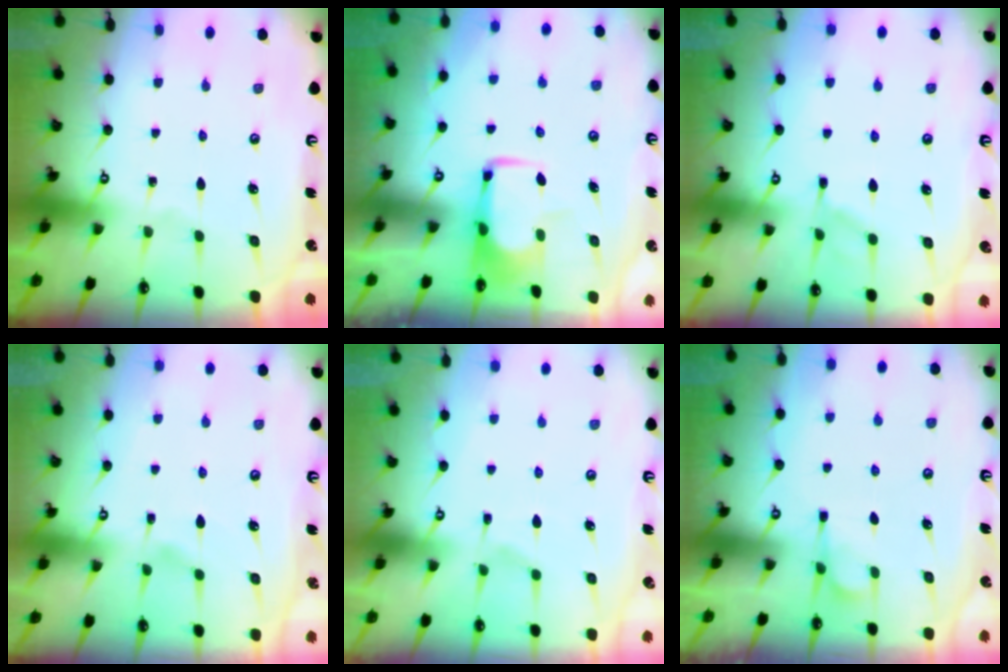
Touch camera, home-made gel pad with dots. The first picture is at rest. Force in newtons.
{"total": 1.8, "press": 1.7, "slide": 0.5}
{"total": 5.8, "press": 5.8, "slide": 0.8}
{"total": 1.3, "press": 0.9, "slide": 0.8}
{"total": 7.5, "press": 7.4, "slide": 1.5}
{"total": 1.6, "press": 1.0, "slide": 1.2}